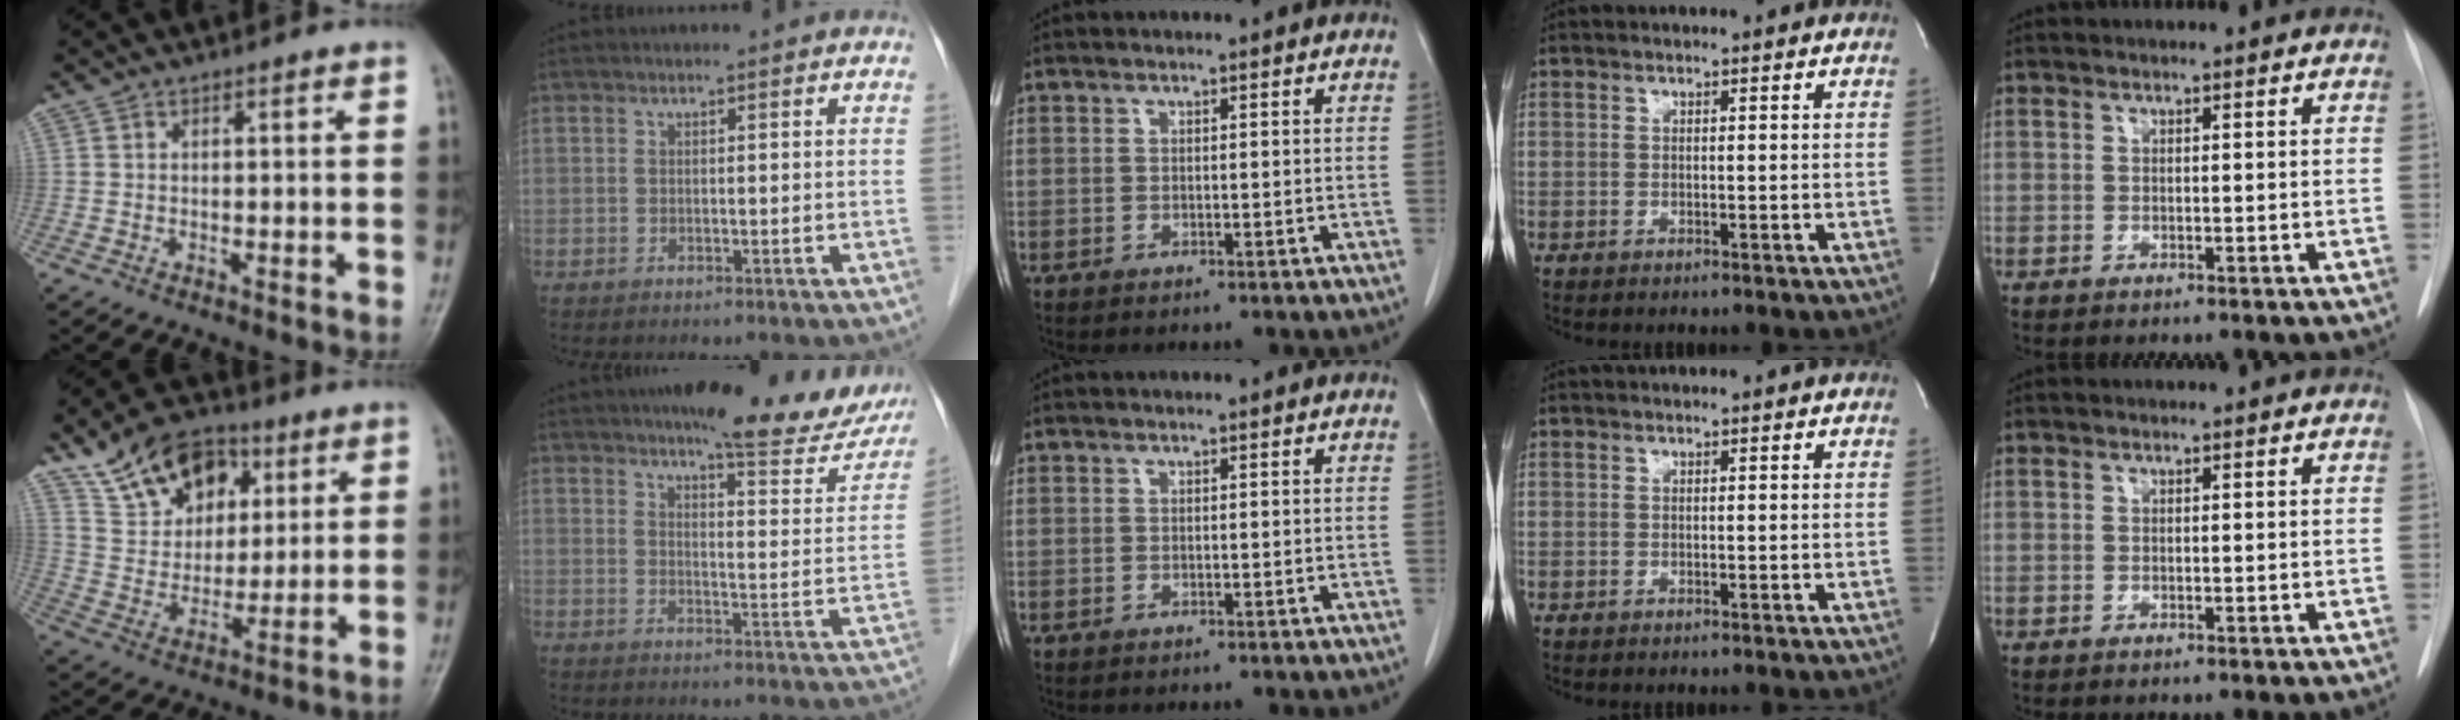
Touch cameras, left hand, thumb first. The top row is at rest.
{"thumb": {"total": 15.5, "force": [7.9, 10.5, 8.2], "torque": [-0.099, -0.015, 0.144]}, "index": {"total": 16.2, "force": [13.9, 3.0, 7.8], "torque": [-0.086, -0.025, 0.161]}}